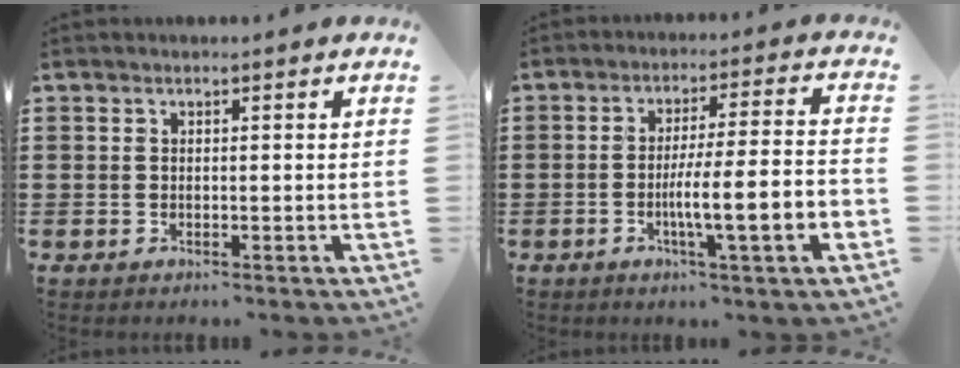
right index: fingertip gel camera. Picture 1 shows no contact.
{"total": 8.5, "force": [-3.0, 0.2, 7.9], "torque": [-0.132, -0.006, -0.056]}